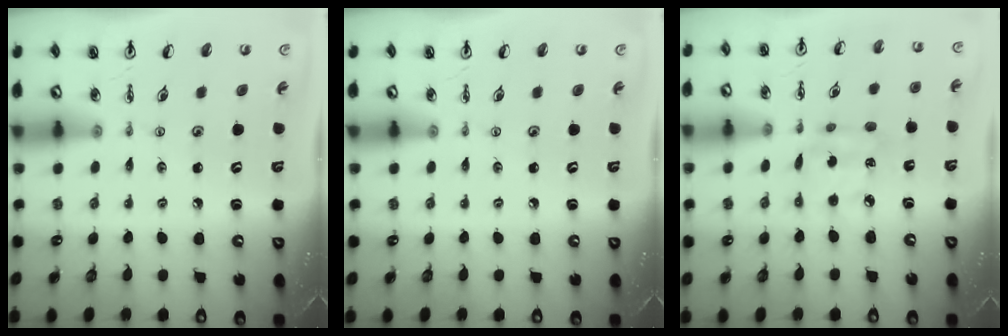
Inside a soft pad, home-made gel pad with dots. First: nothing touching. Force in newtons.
{"total": 0.0}
{"total": 5.8, "press": 5.8, "slide": 0.3}